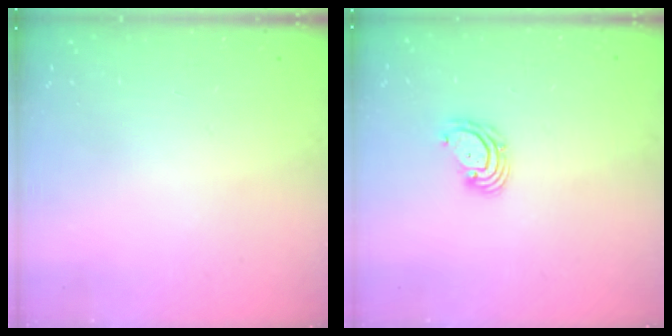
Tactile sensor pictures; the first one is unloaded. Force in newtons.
{"total": 4.5, "press": 4.5, "slide": 0.5}